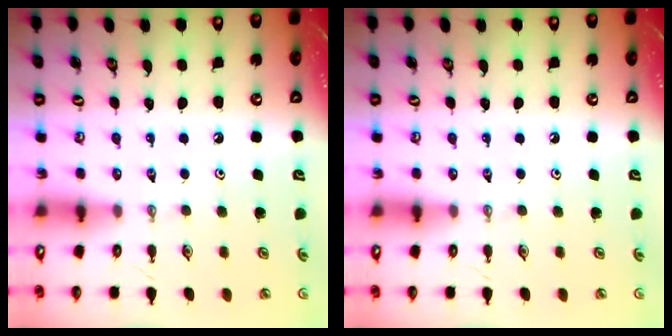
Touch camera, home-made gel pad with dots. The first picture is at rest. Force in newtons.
{"total": 0.0}